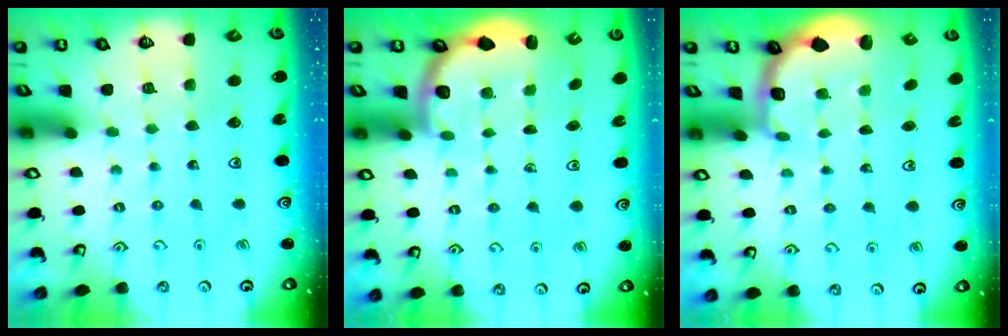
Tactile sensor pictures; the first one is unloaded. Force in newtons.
{"total": 3.3, "press": 2.9, "slide": 1.6}
{"total": 2.3, "press": 2.1, "slide": 1.0}